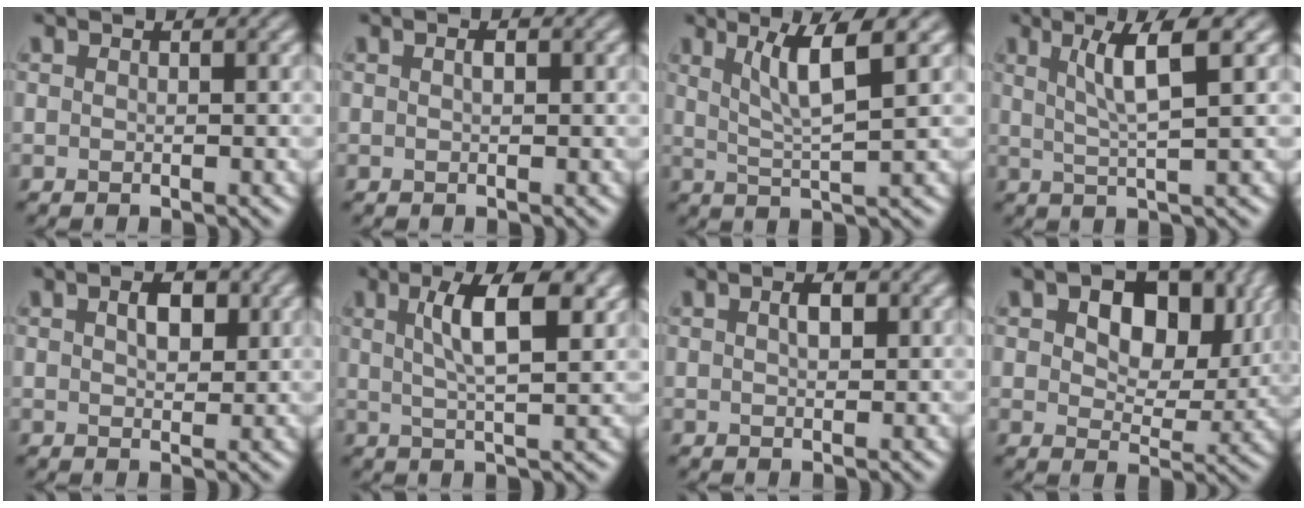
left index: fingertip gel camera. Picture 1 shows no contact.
{"total": 0.7, "force": [0.2, 0.2, 0.6], "torque": [-0.011, 0.002, 0.003]}
{"total": 5.1, "force": [2.3, 0.8, 4.5], "torque": [-0.080, -0.002, 0.042]}
{"total": 4.9, "force": [1.9, 0.8, 4.4], "torque": [-0.076, 0.001, 0.033]}
{"total": 2.7, "force": [0.9, 1.6, 2.0], "torque": [-0.033, 0.002, 0.016]}
{"total": 6.5, "force": [2.2, 1.8, 5.8], "torque": [-0.089, 0.004, 0.036]}
{"total": 1.7, "force": [0.5, 0.8, 1.4], "torque": [-0.024, 0.002, 0.009]}
{"total": 9.6, "force": [3.3, 5.9, 6.9], "torque": [-0.101, -0.003, 0.048]}